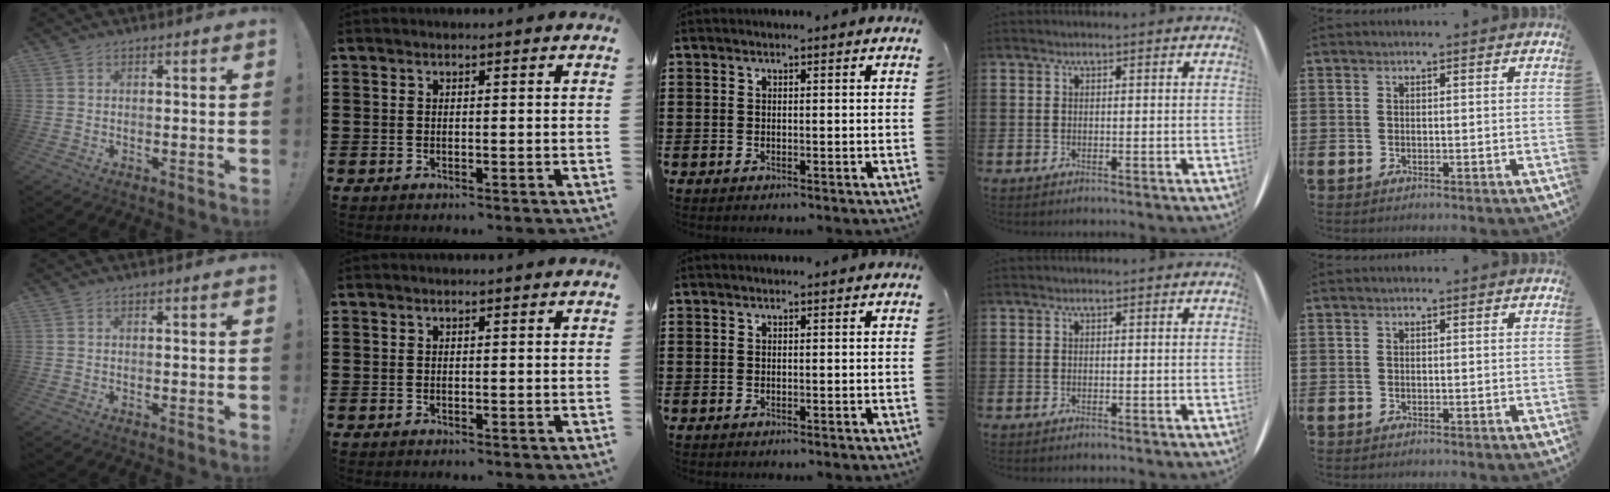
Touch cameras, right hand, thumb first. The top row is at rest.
{}